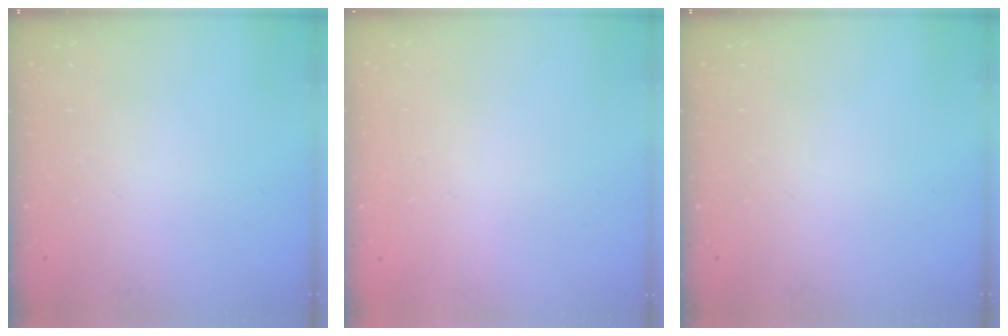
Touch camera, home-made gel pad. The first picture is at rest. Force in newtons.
{"total": 1.7, "press": 1.6, "slide": 0.2}
{"total": 0.0}